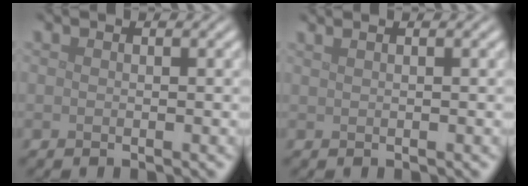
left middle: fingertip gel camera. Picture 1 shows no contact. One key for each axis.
{"total": 2.1, "fx": 1.3, "fy": 1.0, "fz": 1.3, "tx": -0.012, "ty": 0.005, "tz": -0.001}